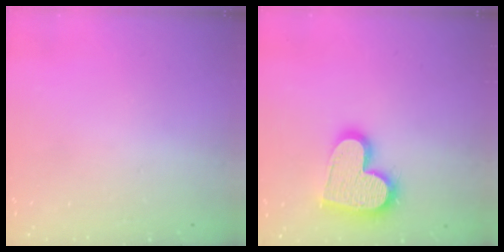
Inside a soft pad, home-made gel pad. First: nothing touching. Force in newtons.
{"total": 17.2, "press": 17.1, "slide": 1.2}